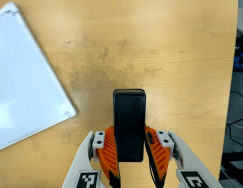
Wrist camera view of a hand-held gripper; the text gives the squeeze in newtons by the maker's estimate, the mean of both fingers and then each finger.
{"total": 5.2, "left": 3.7, "right": 6.8}